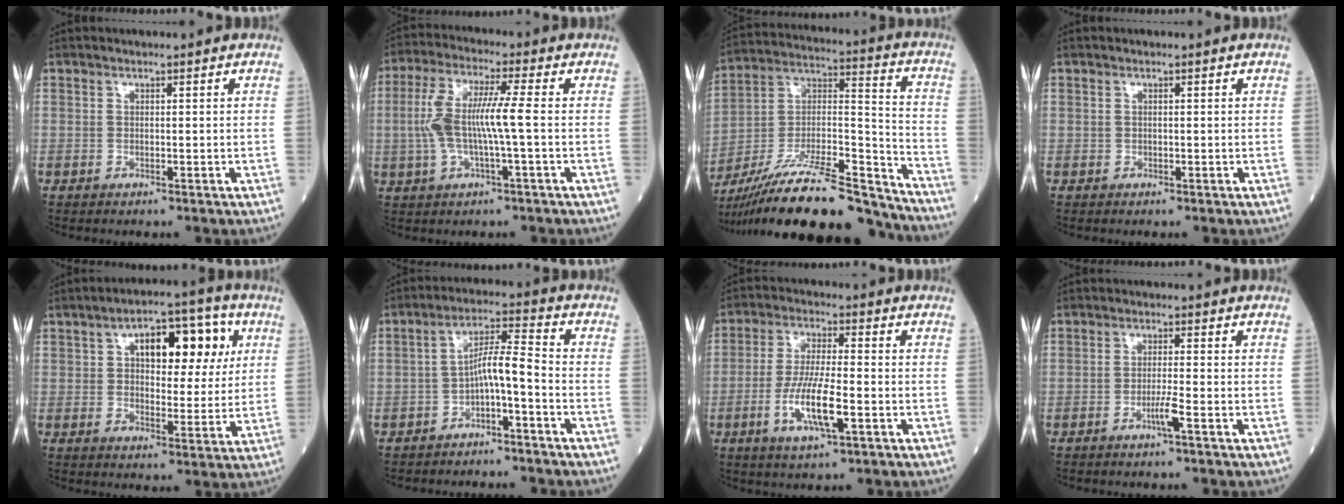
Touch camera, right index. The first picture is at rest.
{"total": 9.0, "force": [-0.5, 1.0, 8.9], "torque": [-0.187, 0.020, -0.014]}
{"total": 25.9, "force": [-22.3, 3.1, 12.7], "torque": [-0.207, 0.000, -0.370]}
{"total": 0.0}
{"total": 11.8, "force": [3.9, 5.6, 9.6], "torque": [-0.131, 0.034, 0.057]}
{"total": 5.7, "force": [-2.3, 0.6, 5.2], "torque": [-0.093, 0.025, -0.038]}
{"total": 9.0, "force": [-2.9, 1.5, 8.4], "torque": [-0.163, -0.006, -0.055]}
{"total": 2.5, "force": [-1.3, -0.4, 2.1], "torque": [-0.043, -0.004, -0.027]}